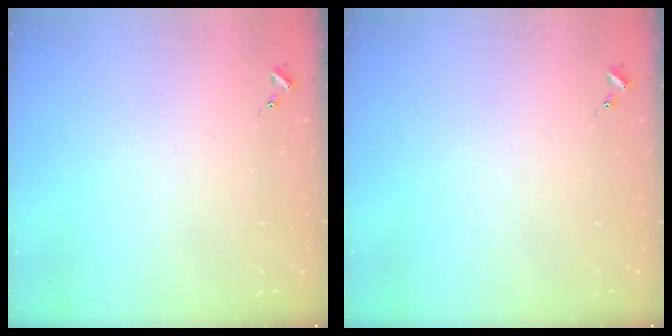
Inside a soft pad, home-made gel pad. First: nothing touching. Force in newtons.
{"total": 0.0}